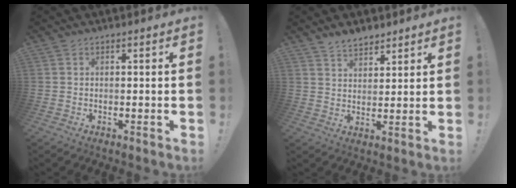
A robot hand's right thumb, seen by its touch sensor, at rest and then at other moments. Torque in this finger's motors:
{"motor_torque": [0.01, 0.02, 0.45, 0.35, 0.00]}